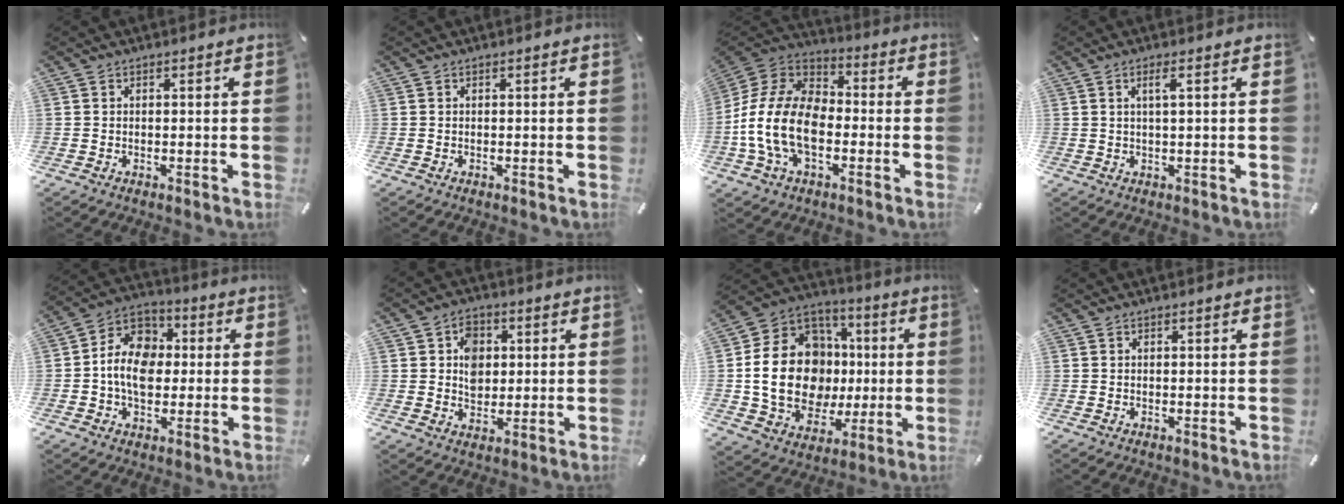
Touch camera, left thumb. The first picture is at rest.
{"total": 0.0}
{"total": 16.5, "force": [-5.3, 10.7, 11.3], "torque": [-0.250, 0.028, -0.099]}
{"total": 2.9, "force": [1.0, 0.3, 2.7], "torque": [-0.054, 0.000, 0.015]}
{"total": 11.4, "force": [-1.7, 9.0, 6.7], "torque": [-0.134, 0.020, -0.034]}
{"total": 6.8, "force": [1.1, 5.8, 3.4], "torque": [-0.044, 0.002, 0.017]}
{"total": 21.7, "force": [-0.3, 17.2, 13.3], "torque": [-0.272, 0.004, 0.006]}
{"total": 0.0}